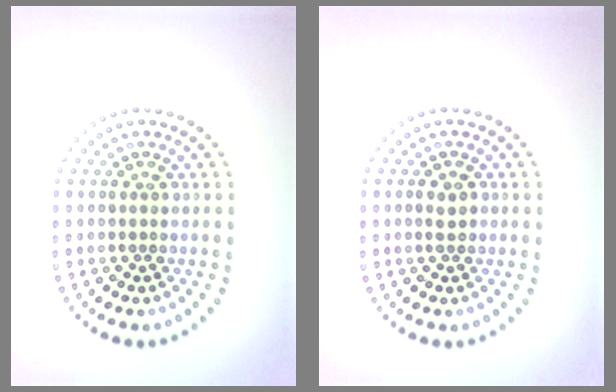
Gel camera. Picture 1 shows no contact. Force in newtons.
{"total": 1.2, "press": 1.1, "slide": 0.1}